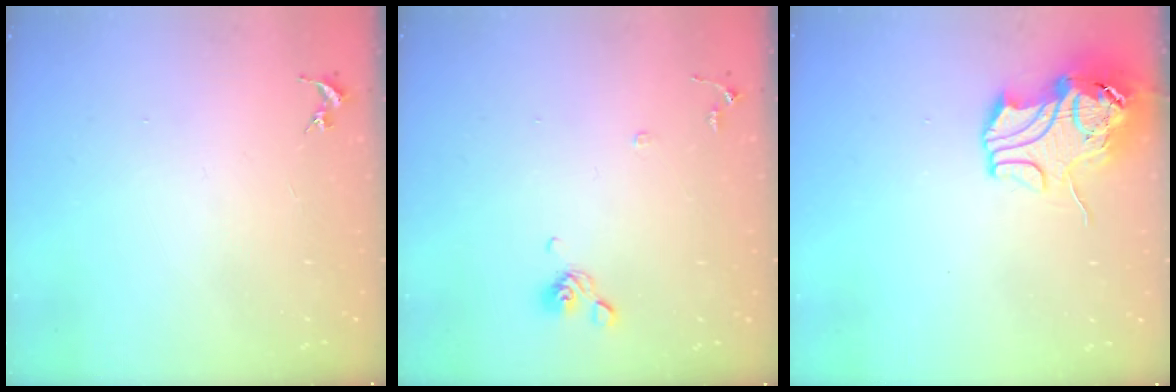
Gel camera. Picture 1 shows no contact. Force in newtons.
{"total": 7.6, "press": 7.3, "slide": 2.1}
{"total": 12.1, "press": 11.9, "slide": 1.8}